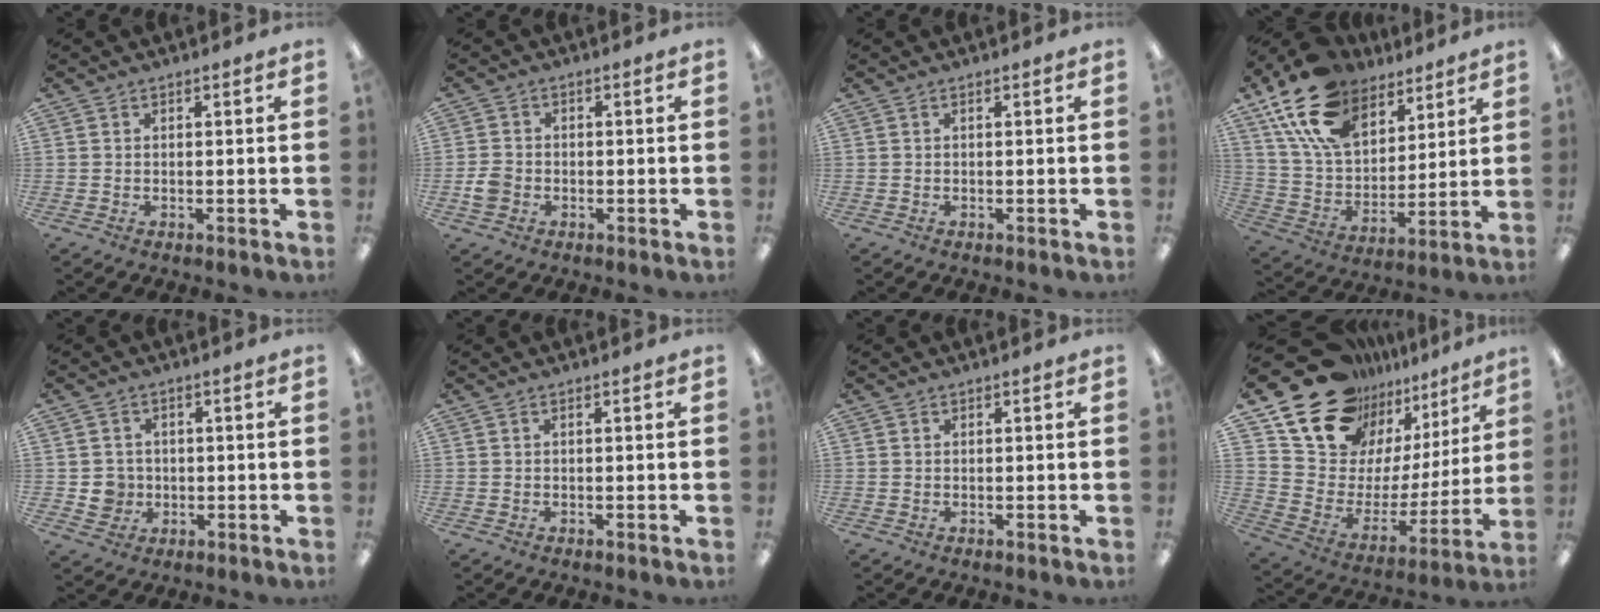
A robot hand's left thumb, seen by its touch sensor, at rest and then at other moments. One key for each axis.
{"total": 3.7, "fx": -1.2, "fy": 3.1, "fz": 1.6, "tx": -0.025, "ty": 0.009, "tz": -0.020}
{"total": 0.0}
{"total": 19.9, "fx": 12.8, "fy": 11.8, "fz": 9.8, "tx": -0.193, "ty": -0.052, "tz": 0.238}
{"total": 4.7, "fx": -0.3, "fy": 4.6, "fz": 0.8, "tx": -0.006, "ty": 0.006, "tz": -0.006}
{"total": 0.0}
{"total": 0.0}
{"total": 21.1, "fx": 16.9, "fy": 11.2, "fz": 5.9, "tx": -0.123, "ty": -0.126, "tz": 0.318}